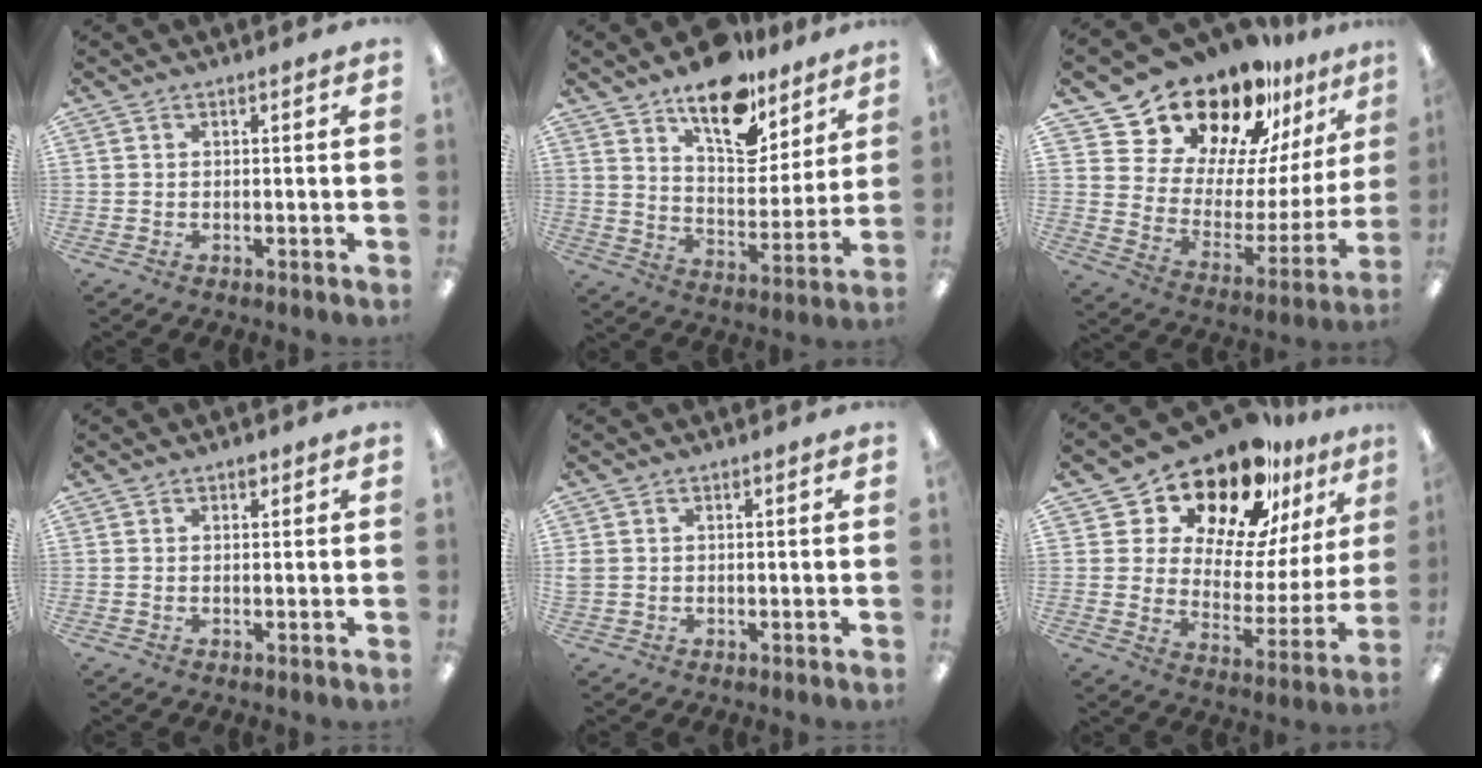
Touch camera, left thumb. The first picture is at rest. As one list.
[{"total": 15.7, "force": [11.9, 7.0, 7.5], "torque": [-0.114, -0.077, 0.209]}, {"total": 21.1, "force": [18.9, 7.3, 6.0], "torque": [-0.116, -0.156, 0.337]}, {"total": 1.3, "force": [0.9, 0.7, 0.6], "torque": [-0.005, -0.001, 0.014]}, {"total": 1.4, "force": [0.4, 1.3, 0.3], "torque": [-0.008, 0.003, 0.006]}, {"total": 20.7, "force": [17.0, 7.9, 8.6], "torque": [-0.144, -0.132, 0.291]}]